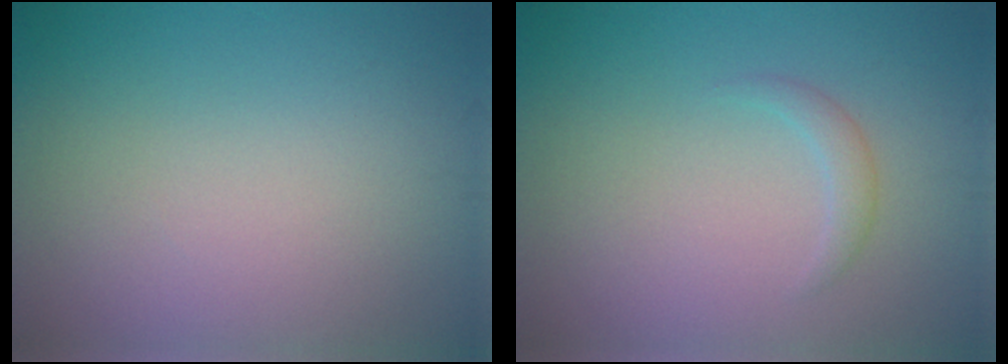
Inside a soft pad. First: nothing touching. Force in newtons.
{"total": 1.2, "press": 1.2, "slide": 0.1}